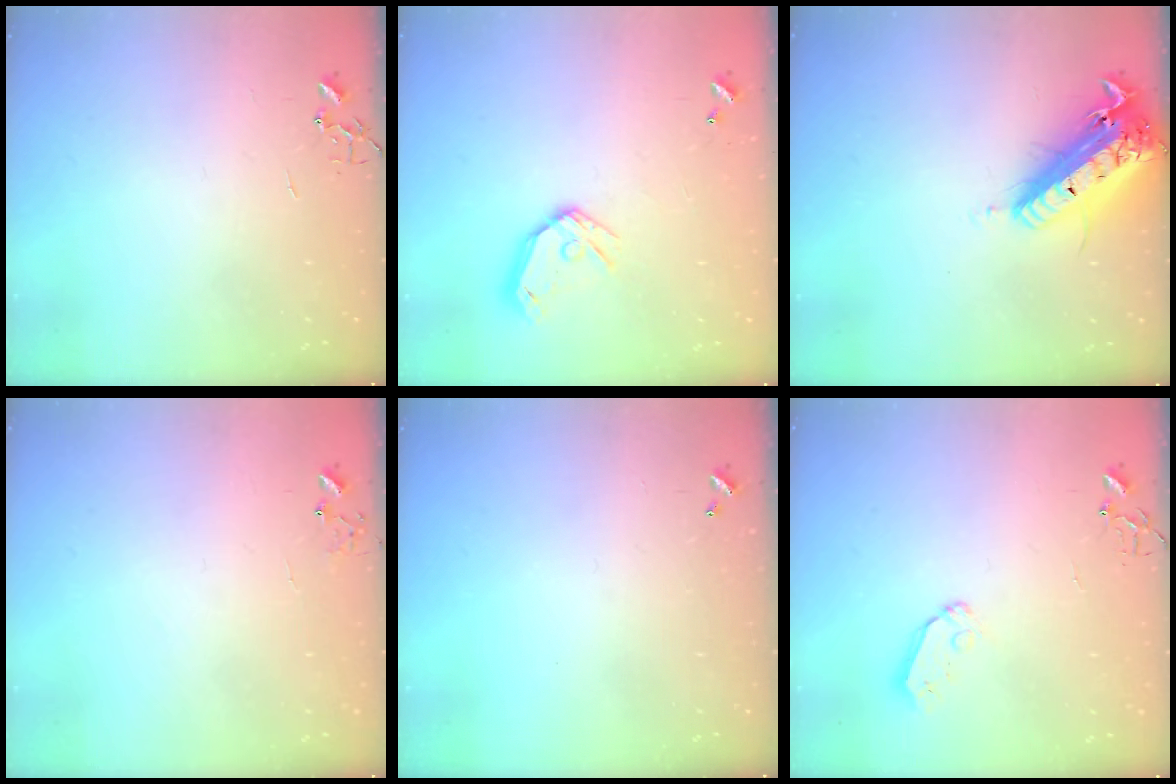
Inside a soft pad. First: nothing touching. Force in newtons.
{"total": 11.2, "press": 11.0, "slide": 1.8}
{"total": 21.3, "press": 20.9, "slide": 4.2}
{"total": 6.5, "press": 6.5, "slide": 0.5}
{"total": 0.0}
{"total": 6.1, "press": 6.0, "slide": 0.4}